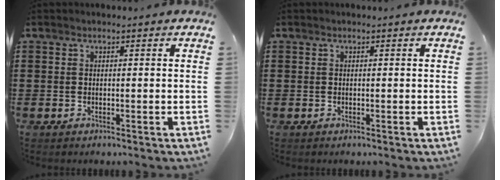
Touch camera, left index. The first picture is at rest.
{"total": 0.0}